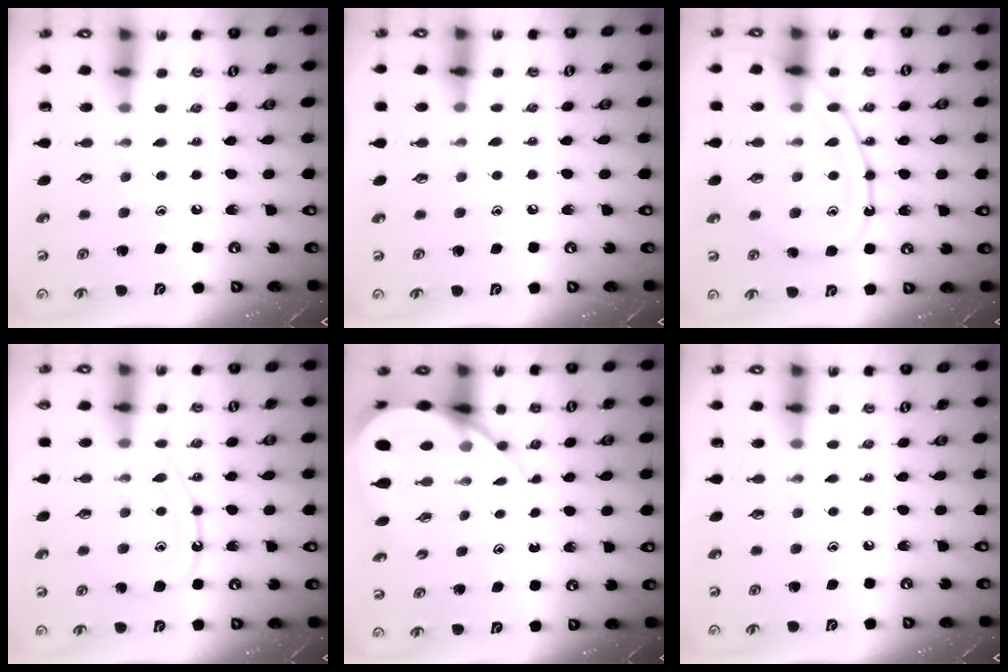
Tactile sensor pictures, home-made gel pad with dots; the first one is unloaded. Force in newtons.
{"total": 4.7, "press": 4.7, "slide": 0.7}
{"total": 15.1, "press": 15.0, "slide": 1.1}
{"total": 13.1, "press": 13.0, "slide": 1.3}
{"total": 10.7, "press": 10.6, "slide": 1.0}
{"total": 0.0}